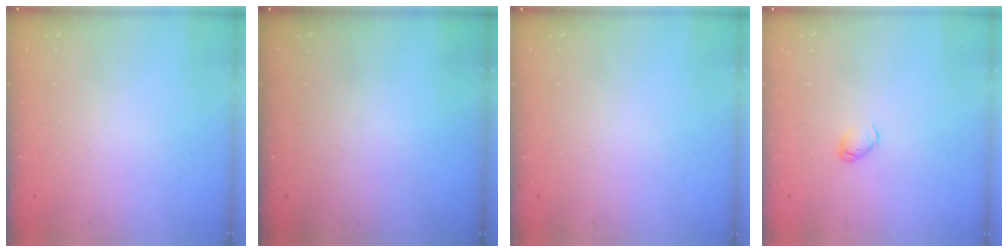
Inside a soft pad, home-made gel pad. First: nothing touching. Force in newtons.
{"total": 0.0}
{"total": 0.0}
{"total": 3.7, "press": 3.7, "slide": 0.5}